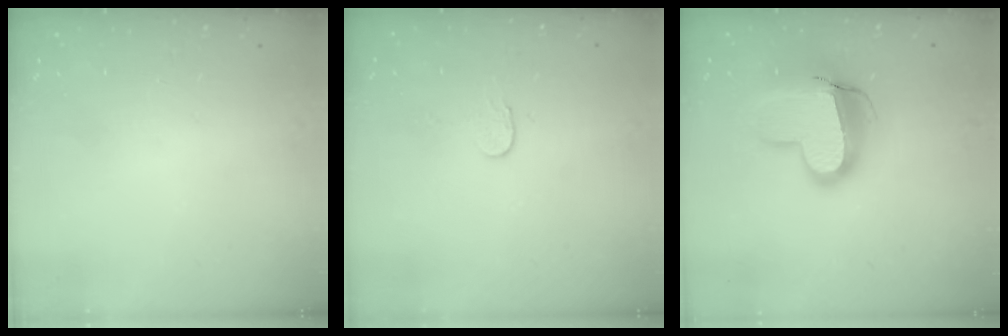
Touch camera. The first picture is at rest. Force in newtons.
{"total": 2.7, "press": 2.7, "slide": 0.2}
{"total": 14.4, "press": 14.4, "slide": 1.1}